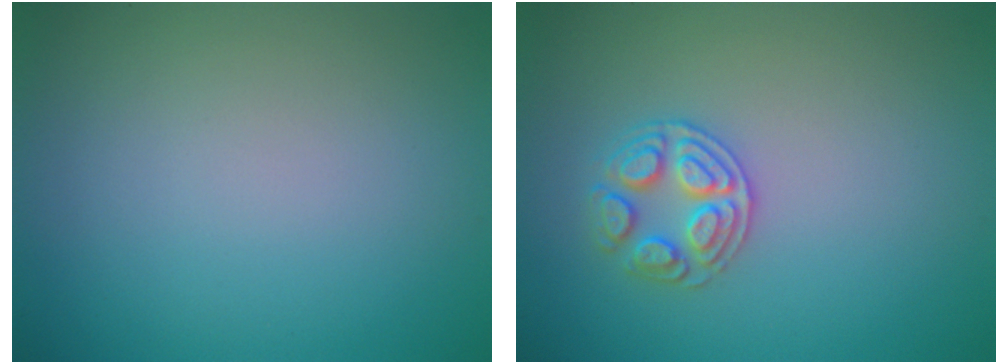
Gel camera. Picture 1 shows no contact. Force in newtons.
{"total": 2.6, "press": 2.6, "slide": 0.4}